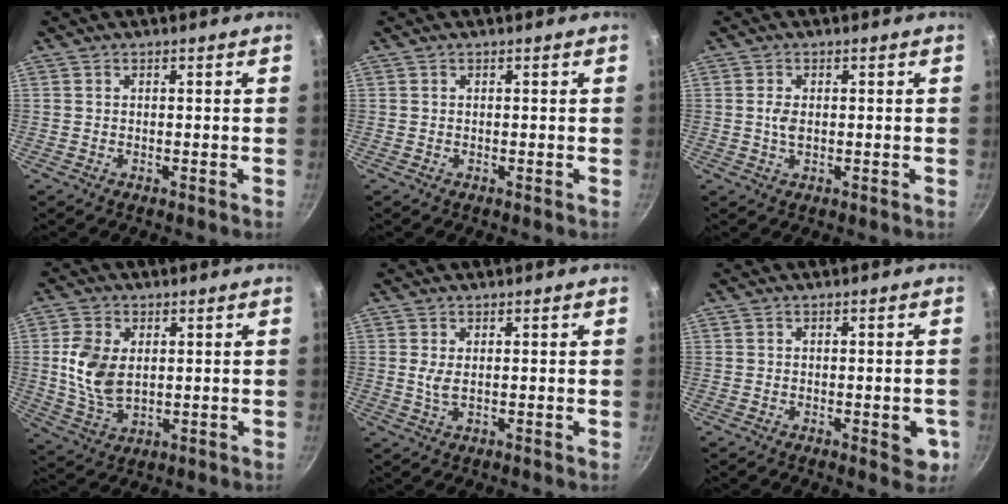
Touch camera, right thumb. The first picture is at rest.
{"total": 0.0}
{"total": 2.4, "force": [0.1, 1.4, 1.9], "torque": [-0.036, -0.002, 0.001]}
{"total": 9.8, "force": [1.4, 6.4, 7.4], "torque": [-0.141, -0.016, 0.032]}
{"total": 2.3, "force": [0.5, 0.9, 2.1], "torque": [-0.042, -0.007, 0.014]}
{"total": 4.2, "force": [-1.1, 1.9, 3.6], "torque": [-0.029, -0.002, -0.013]}